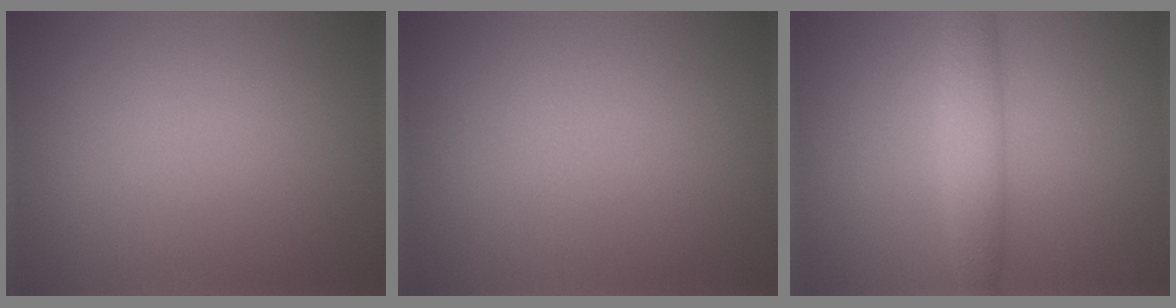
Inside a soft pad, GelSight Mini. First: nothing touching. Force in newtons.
{"total": 0.0}
{"total": 3.6, "press": 3.6, "slide": 0.1}